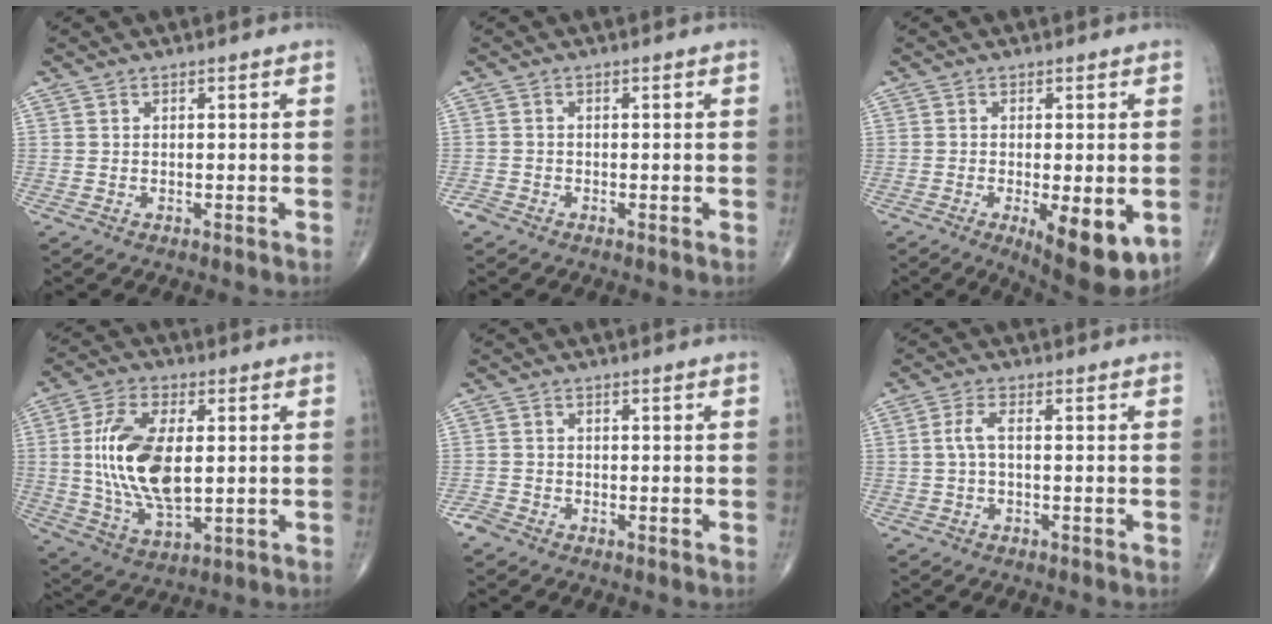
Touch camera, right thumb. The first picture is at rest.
{"total": 1.2, "force": [-0.9, 0.6, 0.5], "torque": [-0.009, -0.001, -0.023]}
{"total": 11.3, "force": [-3.6, 4.0, 10.0], "torque": [-0.134, -0.020, -0.044]}
{"total": 16.4, "force": [1.3, 8.2, 14.1], "torque": [-0.276, -0.010, 0.031]}
{"total": 1.8, "force": [-1.5, 0.9, 0.4], "torque": [-0.010, -0.001, -0.033]}
{"total": 2.9, "force": [-0.2, 0.9, 2.7], "torque": [-0.063, 0.007, -0.006]}